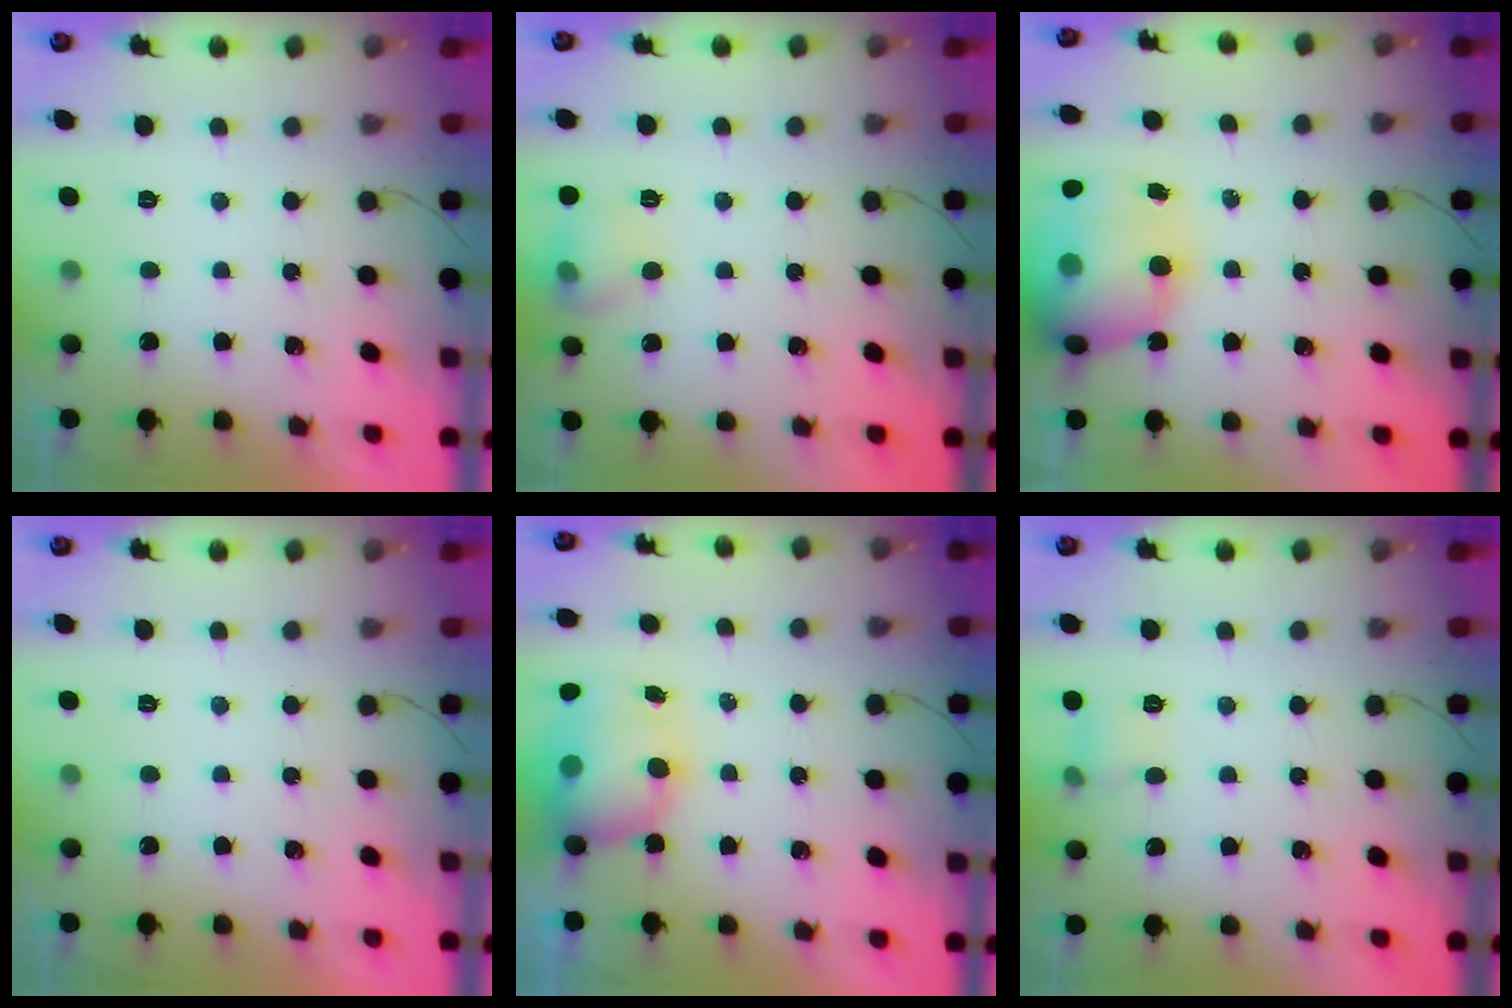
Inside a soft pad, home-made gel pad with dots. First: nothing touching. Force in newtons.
{"total": 8.2, "press": 8.2, "slide": 0.8}
{"total": 20.7, "press": 20.1, "slide": 5.1}
{"total": 0.0}
{"total": 10.6, "press": 10.5, "slide": 1.4}
{"total": 4.3, "press": 4.0, "slide": 1.4}